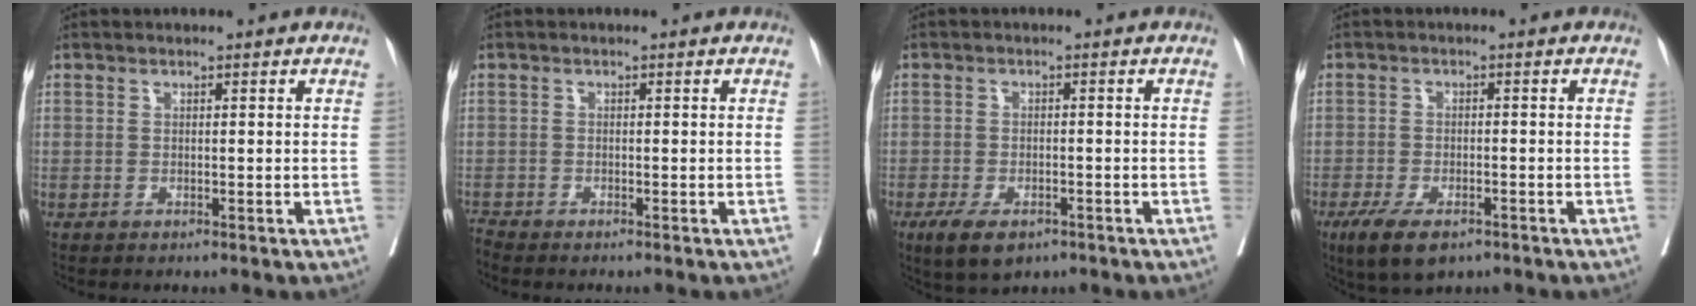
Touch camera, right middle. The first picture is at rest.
{"total": 1.1, "force": [-0.7, -0.8, -0.3], "torque": [0.003, -0.005, -0.020]}
{"total": 6.2, "force": [-3.9, 2.5, 4.1], "torque": [-0.069, -0.011, -0.066]}
{"total": 7.0, "force": [-4.6, 2.4, 4.8], "torque": [-0.082, -0.015, -0.076]}